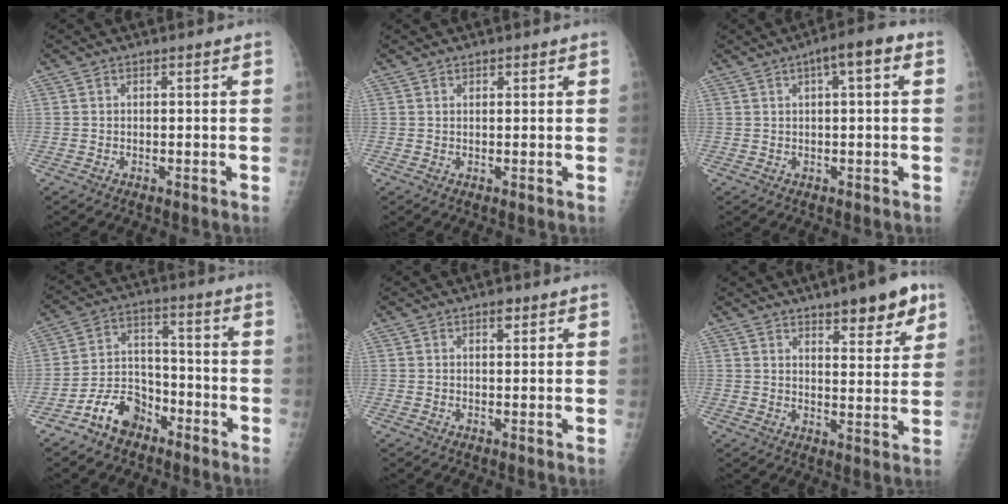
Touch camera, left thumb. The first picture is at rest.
{"total": 0.8, "force": [0.6, 0.4, 0.1], "torque": [0.006, -0.004, 0.007]}
{"total": 6.1, "force": [2.2, 1.7, 5.5], "torque": [-0.081, 0.018, 0.025]}
{"total": 9.0, "force": [-6.0, 5.6, 3.7], "torque": [-0.050, 0.053, -0.114]}
{"total": 1.7, "force": [1.0, 0.8, 1.0], "torque": [-0.007, -0.003, 0.014]}
{"total": 10.9, "force": [6.8, 3.5, 7.7], "torque": [-0.077, -0.034, 0.093]}